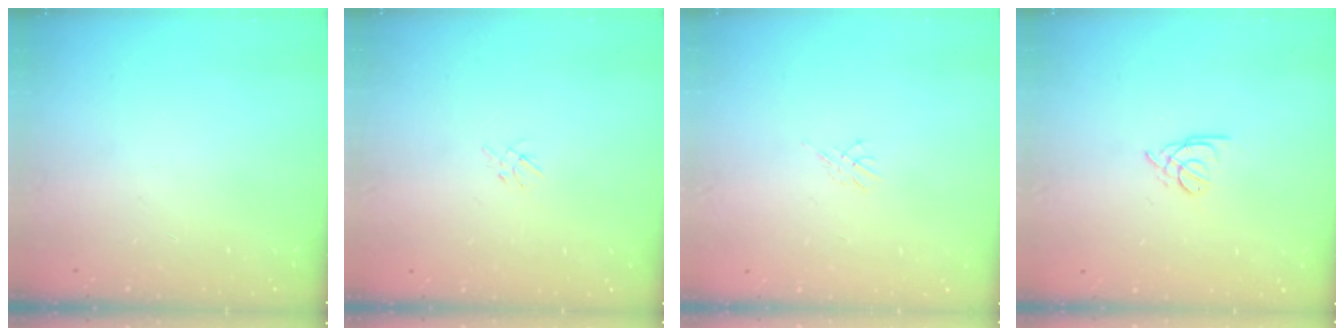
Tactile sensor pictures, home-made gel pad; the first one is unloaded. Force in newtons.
{"total": 2.2, "press": 2.2, "slide": 0.5}
{"total": 3.0, "press": 2.9, "slide": 0.6}
{"total": 2.7, "press": 2.6, "slide": 0.5}